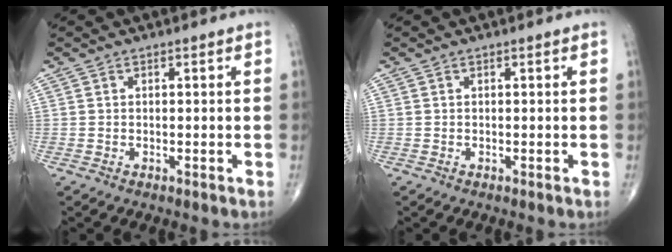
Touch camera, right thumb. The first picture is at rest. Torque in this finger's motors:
{"motor_torque": [0.00, 0.00, 0.00, 0.00, 0.01]}